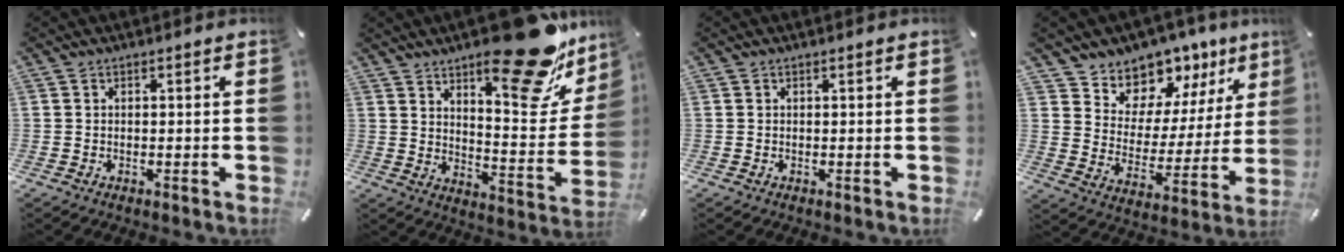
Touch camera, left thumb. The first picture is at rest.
{"total": 24.1, "force": [17.6, 8.7, 14.0], "torque": [-0.171, -0.136, 0.286]}
{"total": 0.0}
{"total": 10.6, "force": [9.0, 5.4, -1.1], "torque": [0.005, -0.111, 0.164]}